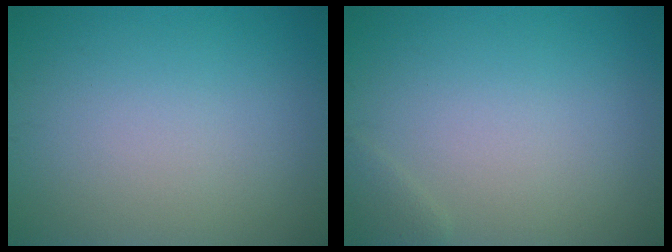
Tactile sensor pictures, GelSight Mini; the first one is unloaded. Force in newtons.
{"total": 0.8, "press": 0.8, "slide": 0.1}